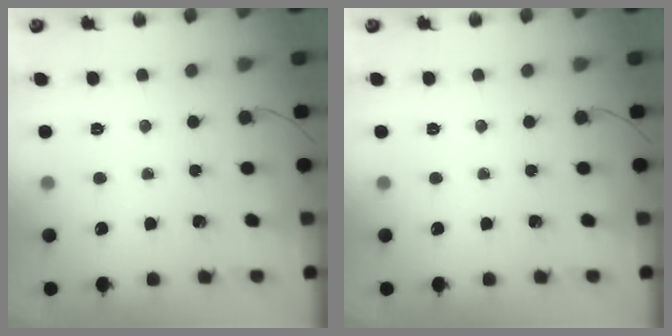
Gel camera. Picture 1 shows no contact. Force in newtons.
{"total": 0.0}